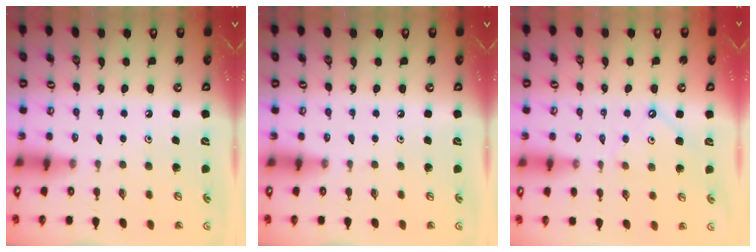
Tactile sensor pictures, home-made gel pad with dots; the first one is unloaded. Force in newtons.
{"total": 0.0}
{"total": 1.8, "press": 1.8, "slide": 0.3}